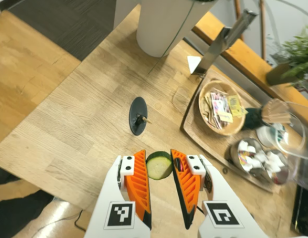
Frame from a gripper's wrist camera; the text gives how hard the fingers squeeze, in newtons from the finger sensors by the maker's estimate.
{"total": 9.4, "left": 10.0, "right": 8.8}